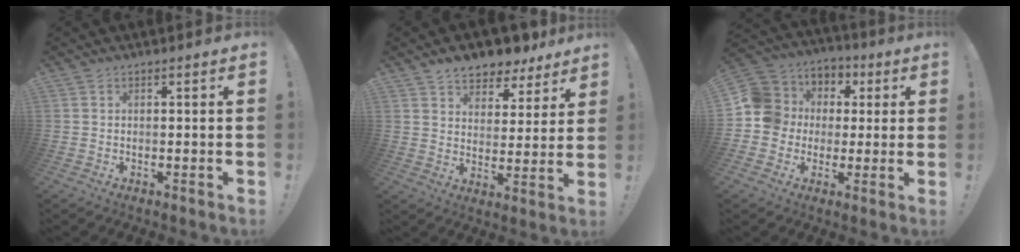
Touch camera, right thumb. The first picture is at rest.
{"total": 8.1, "force": [6.9, 3.9, 1.7], "torque": [-0.028, -0.057, 0.129]}
{"total": 11.9, "force": [-0.2, 11.4, 3.6], "torque": [-0.057, 0.013, 0.010]}